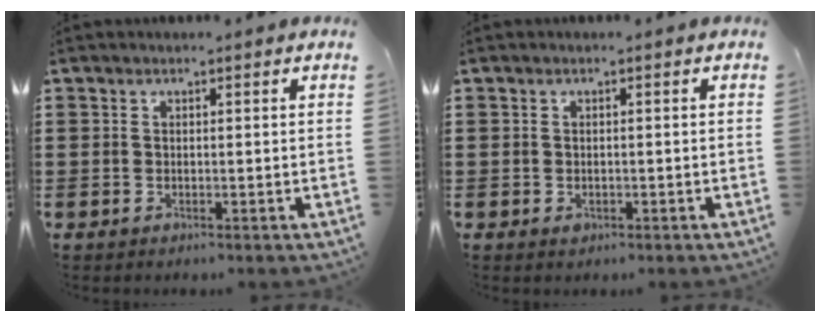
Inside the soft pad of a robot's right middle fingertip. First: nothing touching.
{"total": 0.7, "force": [-0.2, 0.5, 0.4], "torque": [-0.009, 0.000, -0.005]}